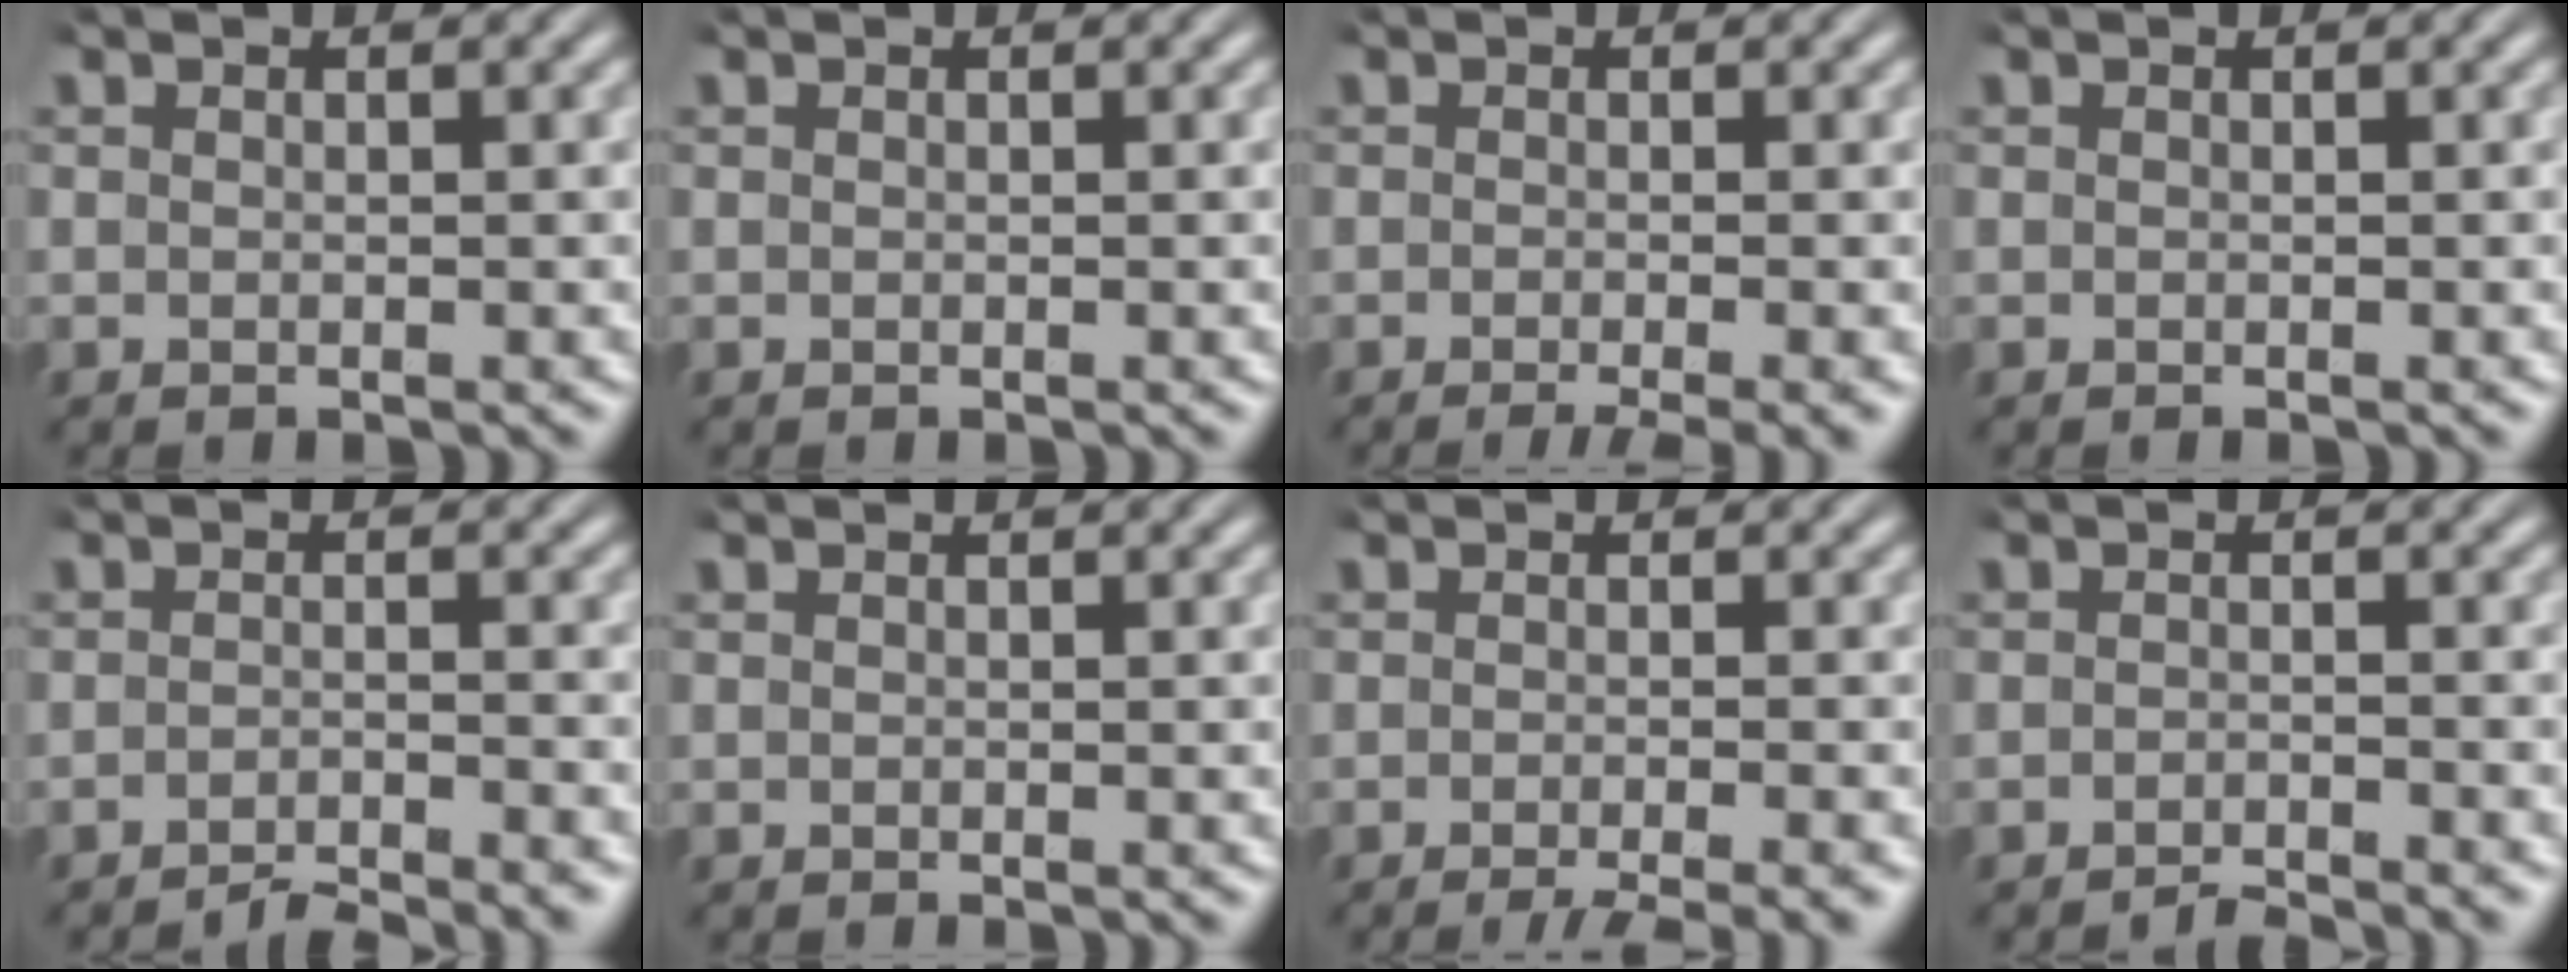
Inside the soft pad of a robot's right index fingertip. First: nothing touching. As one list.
[{"total": 0.0}, {"total": 3.3, "force": [-2.6, 0.6, 2.0], "torque": [-0.021, -0.003, -0.039]}, {"total": 0.0}, {"total": 4.1, "force": [-4.0, 0.3, 0.8], "torque": [-0.001, -0.005, -0.067]}, {"total": 0.0}, {"total": 4.8, "force": [-4.1, 1.0, 2.3], "torque": [-0.022, -0.005, -0.062]}, {"total": 2.7, "force": [-2.7, 0.0, 0.4], "torque": [-0.003, -0.006, -0.046]}]